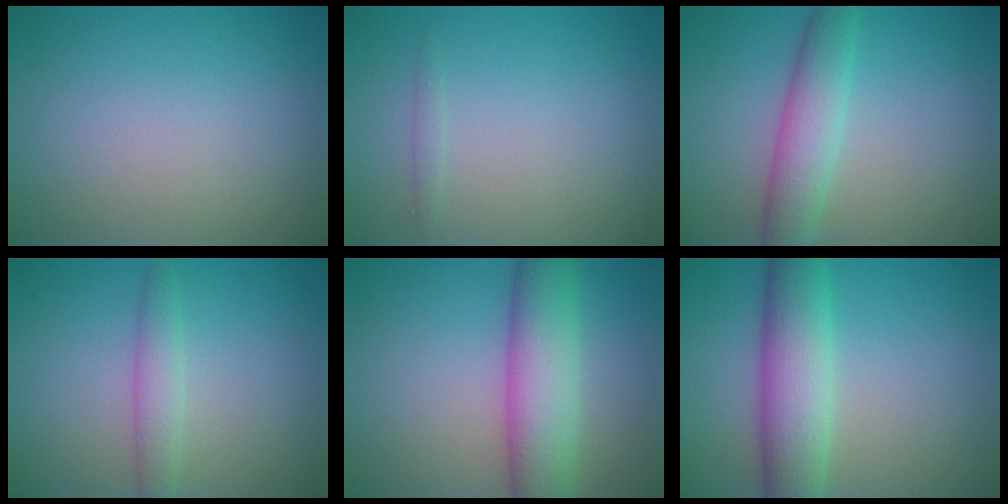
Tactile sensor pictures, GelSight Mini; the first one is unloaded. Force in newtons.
{"total": 0.5, "press": 0.5, "slide": 0.0}
{"total": 4.3, "press": 4.3, "slide": 0.1}
{"total": 2.1, "press": 2.1, "slide": 0.1}
{"total": 7.3, "press": 7.2, "slide": 0.5}
{"total": 6.6, "press": 6.6, "slide": 0.2}